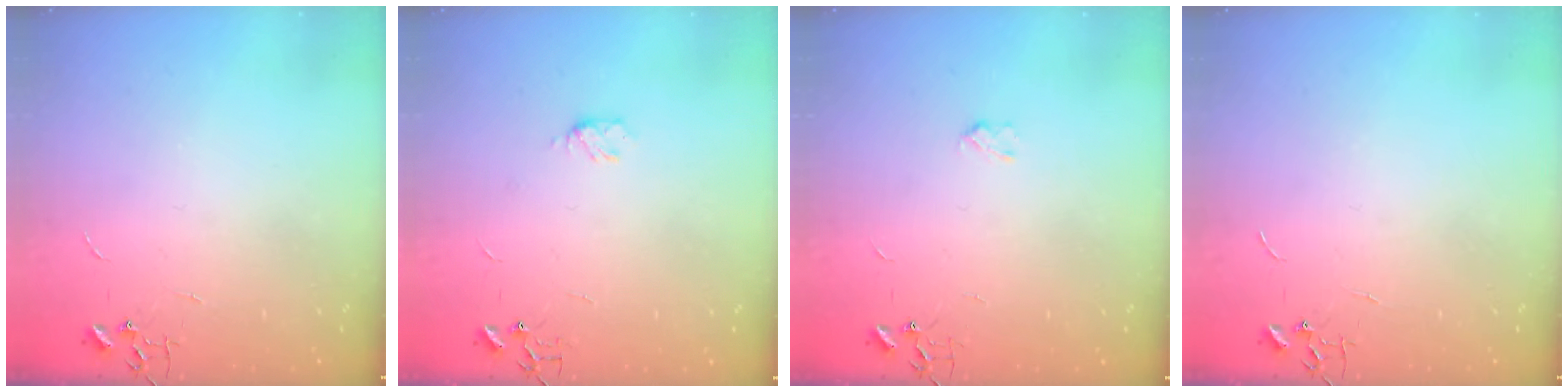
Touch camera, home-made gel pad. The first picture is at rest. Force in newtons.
{"total": 3.3, "press": 3.3, "slide": 0.5}
{"total": 2.6, "press": 2.6, "slide": 0.5}
{"total": 0.0}